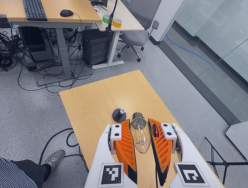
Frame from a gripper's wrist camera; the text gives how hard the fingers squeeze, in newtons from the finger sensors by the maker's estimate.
{"total": 22.9, "left": 25.8, "right": 20.0}